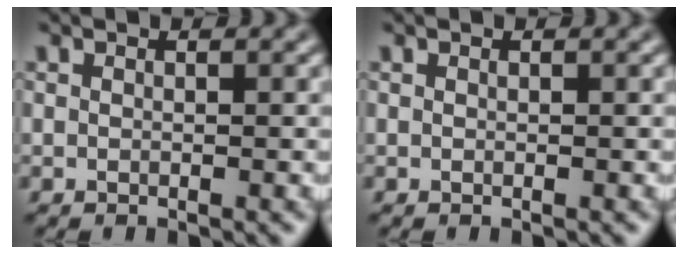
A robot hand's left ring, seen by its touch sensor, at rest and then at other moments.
{"total": 0.0}